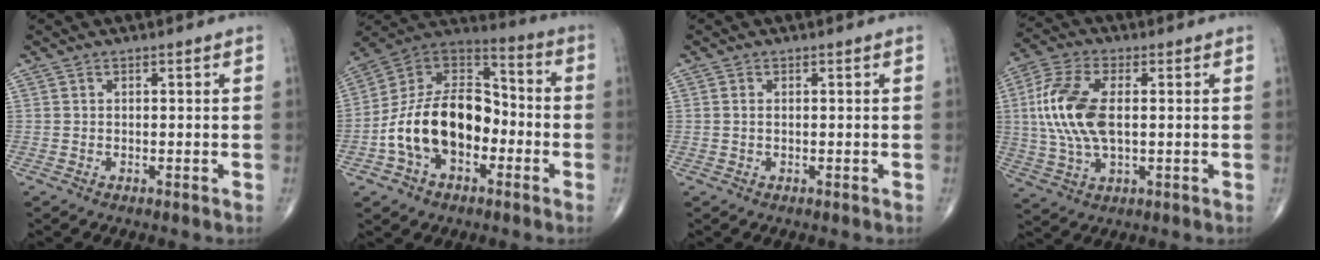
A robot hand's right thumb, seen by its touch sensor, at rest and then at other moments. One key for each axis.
{"total": 19.6, "fx": -4.7, "fy": 12.7, "fz": 14.2, "tx": -0.224, "ty": 0.056, "tz": -0.084}
{"total": 0.8, "fx": 0.0, "fy": 0.4, "fz": 0.6, "tx": -0.018, "ty": 0.003, "tz": 0.003}
{"total": 13.9, "fx": 1.2, "fy": 7.1, "fz": 11.9, "tx": -0.267, "ty": 0.006, "tz": 0.023}